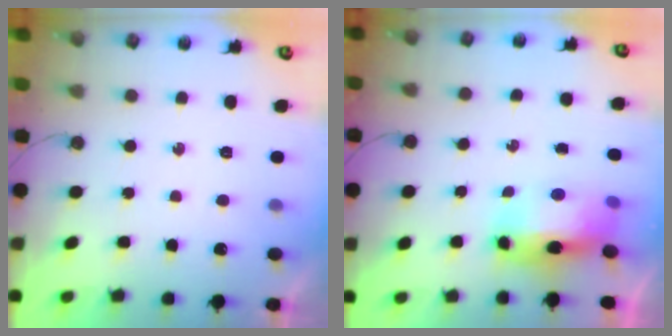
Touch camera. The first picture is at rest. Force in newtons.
{"total": 9.5, "press": 9.3, "slide": 2.0}